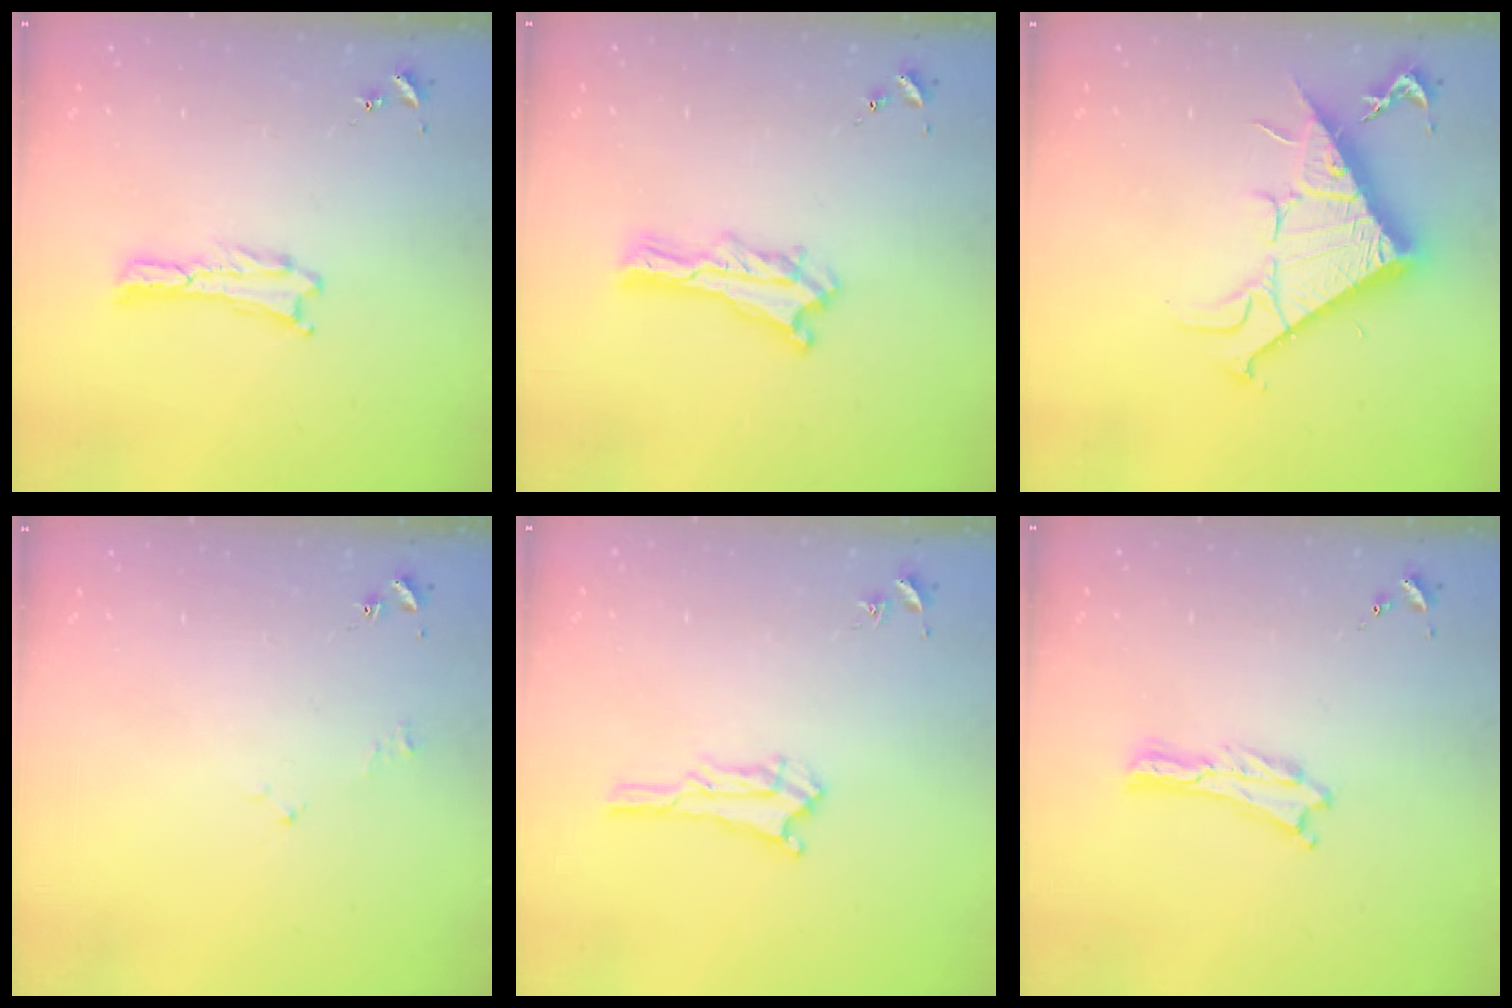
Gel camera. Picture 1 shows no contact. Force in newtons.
{"total": 1.2, "press": 1.2, "slide": 0.2}
{"total": 12.4, "press": 12.4, "slide": 0.2}
{"total": 1.6, "press": 1.5, "slide": 0.3}
{"total": 2.3, "press": 2.2, "slide": 0.2}
{"total": 0.0}